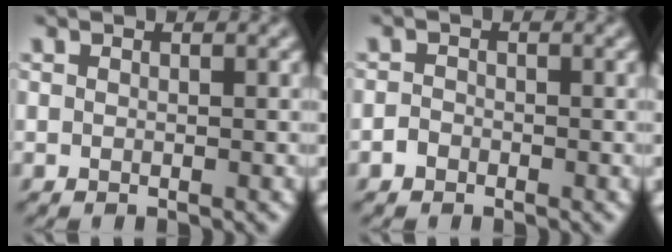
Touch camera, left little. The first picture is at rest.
{"total": 1.0, "force": [-0.7, 0.7, 0.2], "torque": [0.002, 0.001, -0.018]}